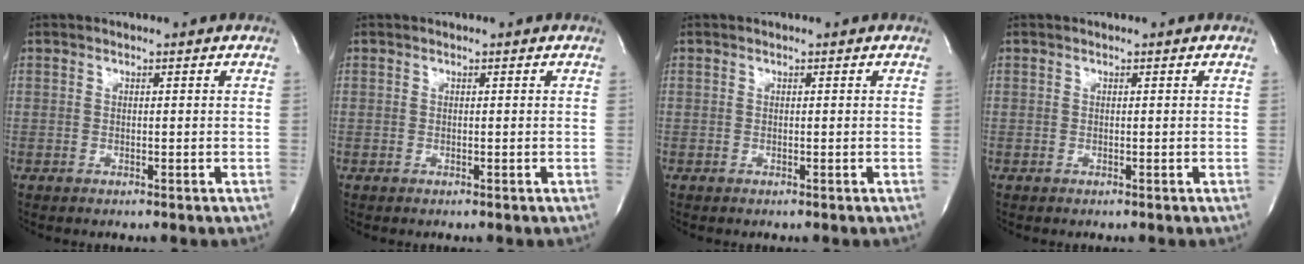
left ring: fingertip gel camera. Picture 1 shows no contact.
{"total": 0.0}
{"total": 0.0}
{"total": 0.0}